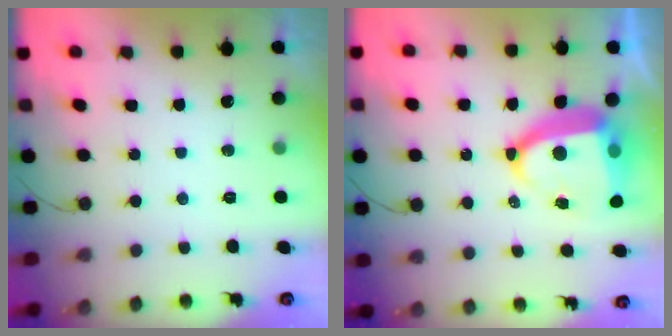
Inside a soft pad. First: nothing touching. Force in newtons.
{"total": 14.5, "press": 14.4, "slide": 1.8}